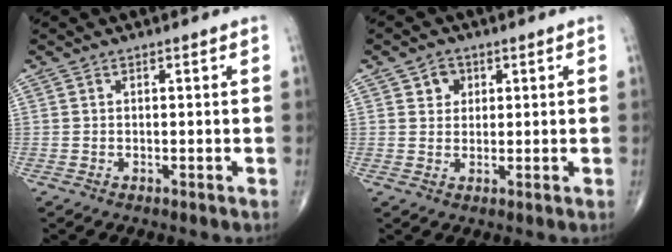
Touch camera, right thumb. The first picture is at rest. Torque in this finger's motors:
{"motor_torque": [-0.42, 0.36, 0.09, 0.04, 0.00]}